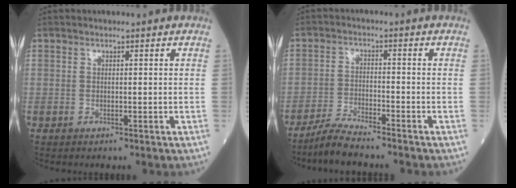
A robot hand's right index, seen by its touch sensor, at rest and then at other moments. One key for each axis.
{"total": 5.2, "fx": -4.7, "fy": 0.0, "fz": 2.1, "tx": -0.044, "ty": -0.019, "tz": -0.092}